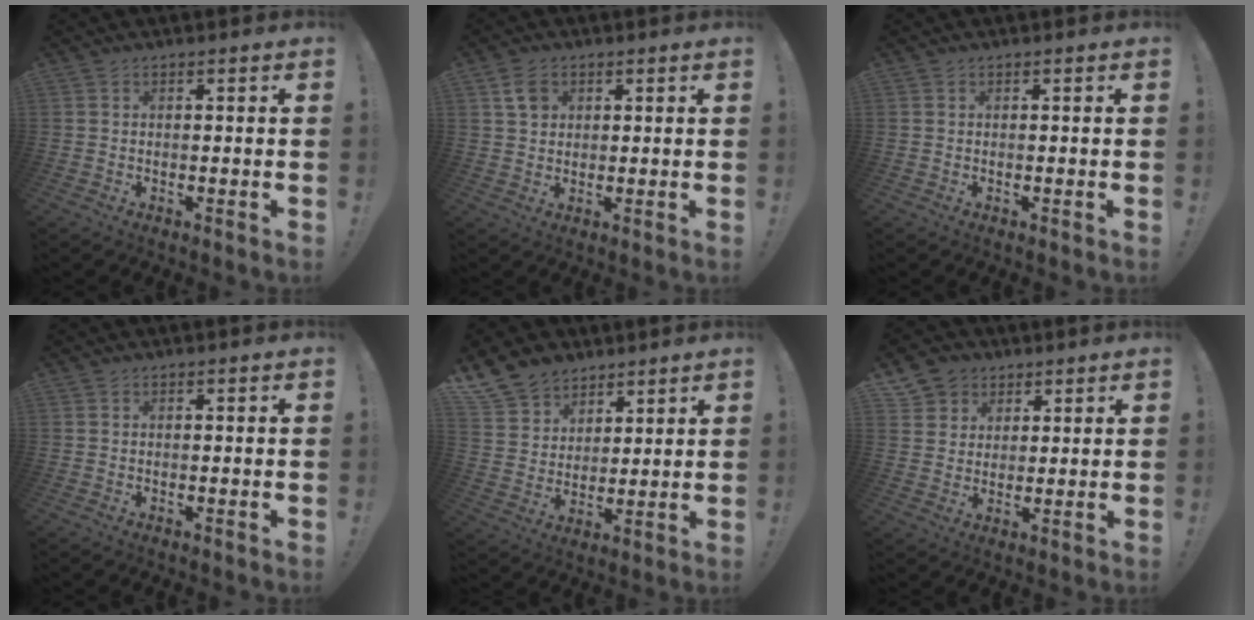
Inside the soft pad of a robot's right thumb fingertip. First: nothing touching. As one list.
[{"total": 3.8, "force": [1.7, 3.0, 1.8], "torque": [-0.020, -0.002, 0.031]}, {"total": 0.0}, {"total": 0.0}, {"total": 10.8, "force": [7.9, 7.2, 2.0], "torque": [-0.040, -0.060, 0.158]}, {"total": 6.3, "force": [3.4, 5.2, 0.8], "torque": [-0.008, -0.026, 0.067]}]